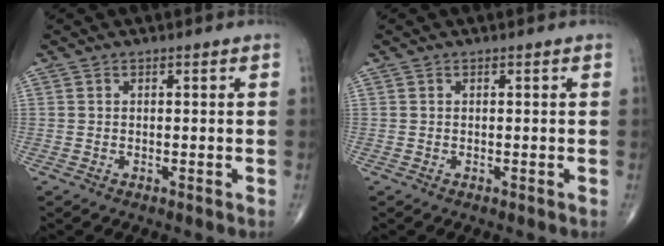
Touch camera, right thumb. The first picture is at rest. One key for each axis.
{"total": 0.0}